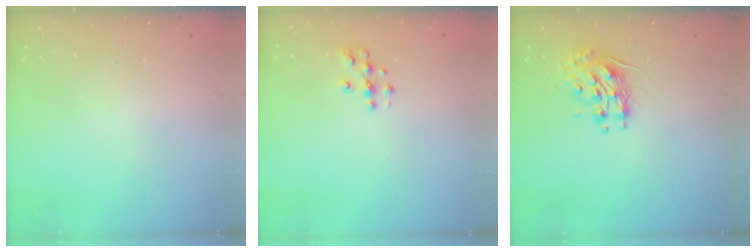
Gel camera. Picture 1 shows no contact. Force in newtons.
{"total": 3.9, "press": 3.9, "slide": 0.3}
{"total": 9.3, "press": 9.3, "slide": 0.5}